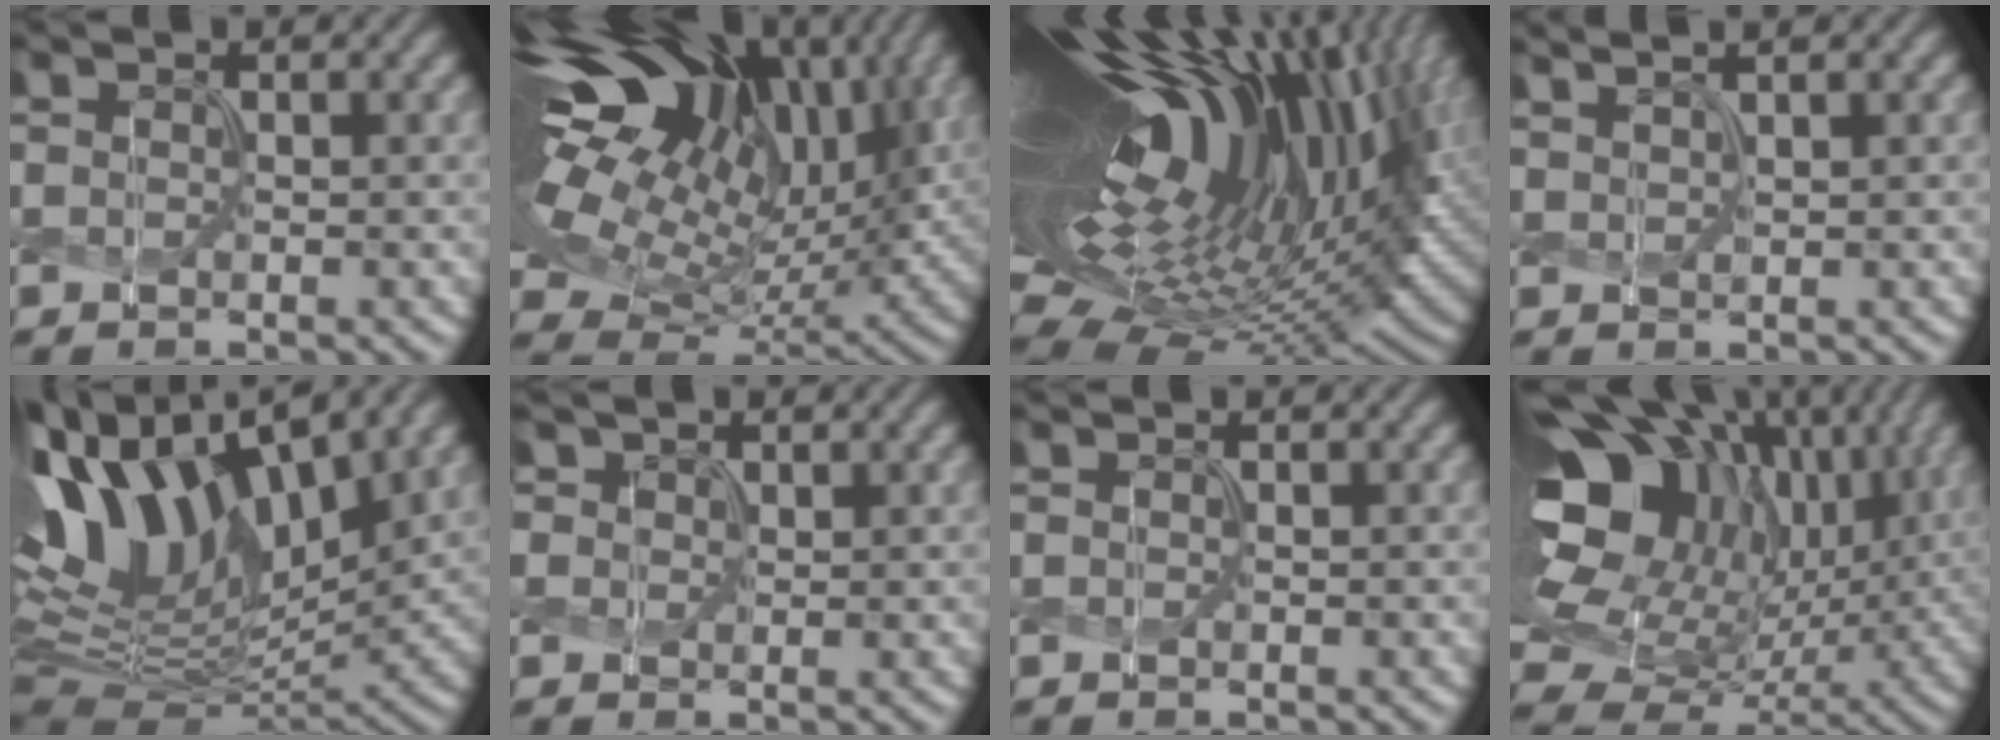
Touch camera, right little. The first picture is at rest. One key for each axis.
{"total": 17.1, "fx": 6.7, "fy": 10.0, "fz": 12.2, "tx": -0.272, "ty": 0.041, "tz": 0.109}
{"total": 21.0, "fx": 5.9, "fy": 8.8, "fz": 18.1, "tx": -0.295, "ty": 0.038, "tz": 0.080}
{"total": 2.7, "fx": 2.1, "fy": 0.6, "fz": 1.6, "tx": -0.015, "ty": 0.021, "tz": 0.012}
{"total": 14.7, "fx": 5.0, "fy": 7.7, "fz": 11.6, "tx": -0.233, "ty": 0.016, "tz": 0.091}
{"total": 2.0, "fx": 1.0, "fy": 1.6, "fz": 0.6, "tx": -0.021, "ty": 0.006, "tz": 0.012}
{"total": 0.0}
{"total": 18.0, "fx": 4.3, "fy": 12.3, "fz": 12.4, "tx": -0.227, "ty": 0.005, "tz": 0.107}